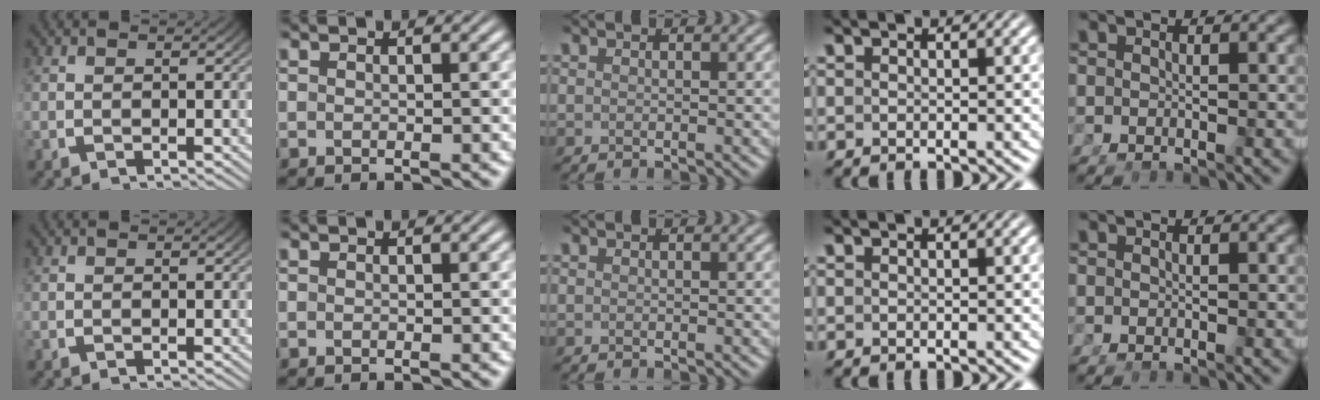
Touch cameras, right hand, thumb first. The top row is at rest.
{}